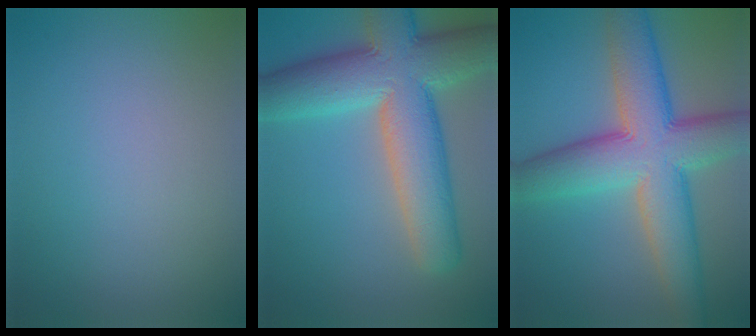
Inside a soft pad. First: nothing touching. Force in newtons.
{"total": 11.8, "press": 11.8, "slide": 0.7}
{"total": 11.2, "press": 11.2, "slide": 0.2}